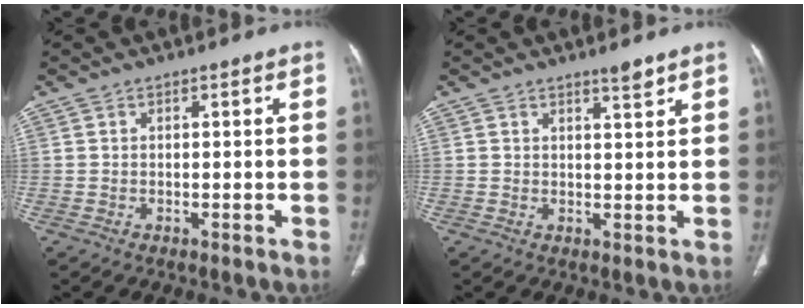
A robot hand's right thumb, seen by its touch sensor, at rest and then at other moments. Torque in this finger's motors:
{"motor_torque": [0.11, 0.16, -0.12, 0.07, 0.00]}